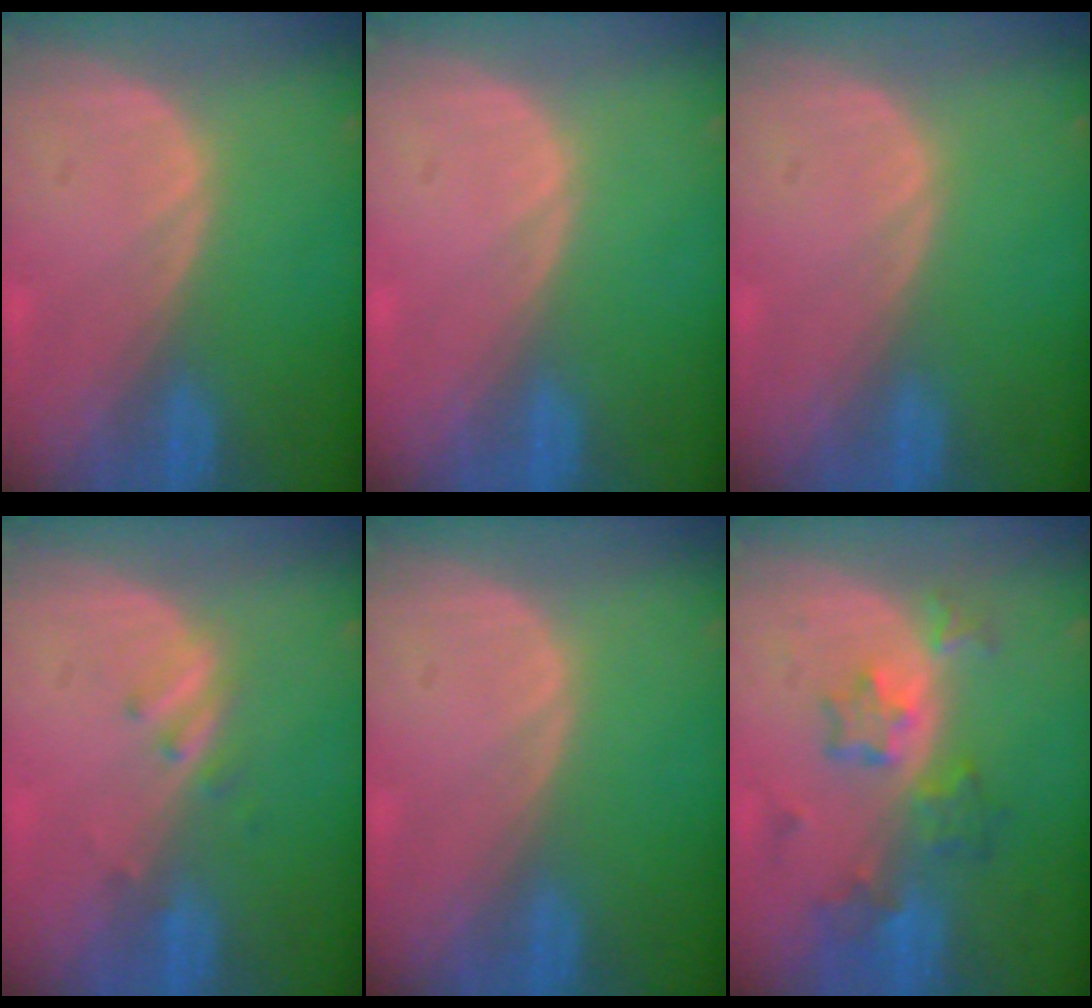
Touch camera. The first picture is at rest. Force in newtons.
{"total": 0.0}
{"total": 0.0}
{"total": 2.5, "press": 2.2, "slide": 1.2}
{"total": 0.0}
{"total": 7.3, "press": 6.5, "slide": 3.5}